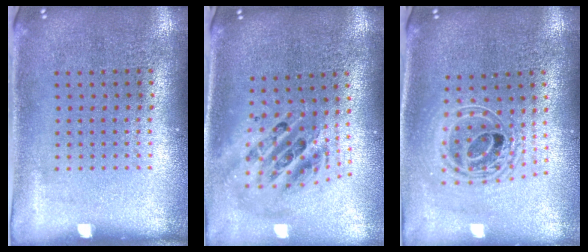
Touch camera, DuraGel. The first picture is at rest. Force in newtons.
{"total": 2.4, "press": 1.8, "slide": 1.5}
{"total": 2.0, "press": 1.6, "slide": 1.2}